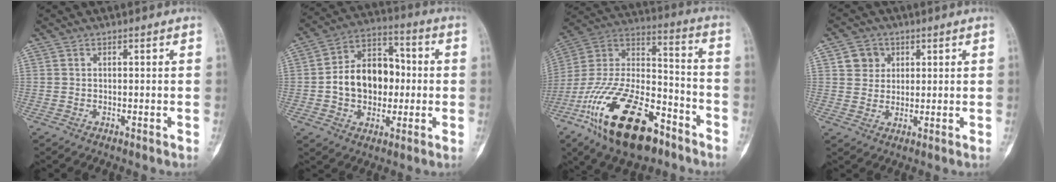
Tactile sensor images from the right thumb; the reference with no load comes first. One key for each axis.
{"total": 15.0, "fx": -0.7, "fy": 10.8, "fz": 10.3, "tx": -0.129, "ty": 0.035, "tz": -0.014}
{"total": 27.5, "fx": -15.4, "fy": 12.6, "fz": 19.1, "tx": -0.390, "ty": 0.056, "tz": -0.273}
{"total": 4.8, "fx": 1.8, "fy": 4.3, "fz": 1.1, "tx": 0.006, "ty": -0.003, "tz": 0.029}